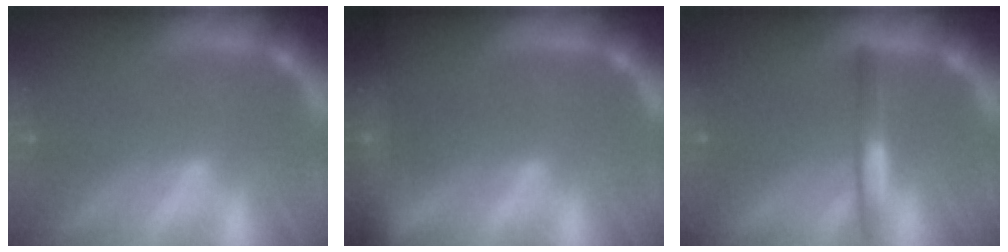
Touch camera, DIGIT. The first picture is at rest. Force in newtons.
{"total": 10.0}
{"total": 2.5}